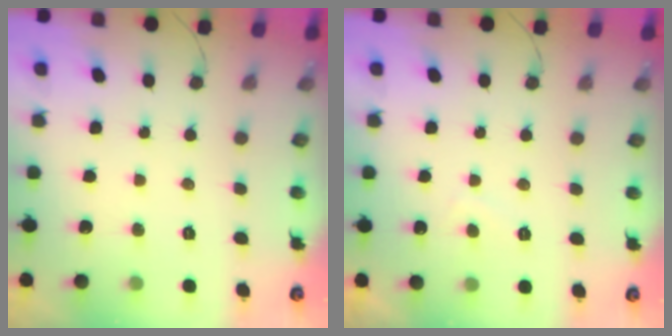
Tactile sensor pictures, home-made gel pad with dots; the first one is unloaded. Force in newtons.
{"total": 1.1, "press": 0.9, "slide": 0.6}